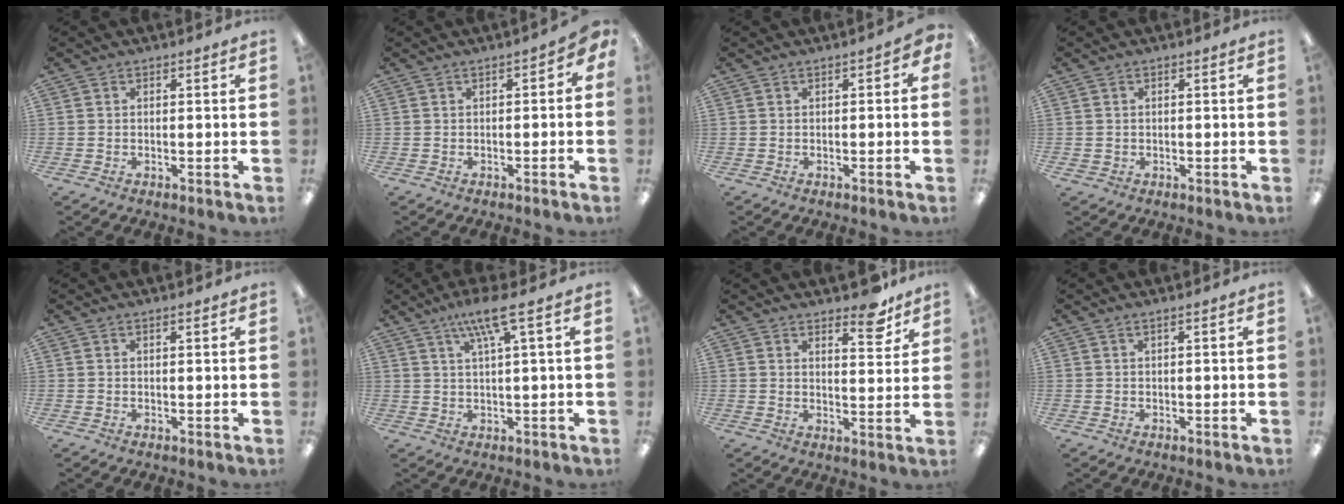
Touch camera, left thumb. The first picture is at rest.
{"total": 1.8, "force": [-0.9, 1.2, 1.0], "torque": [-0.019, 0.009, -0.018]}
{"total": 1.2, "force": [-0.6, 0.7, 0.8], "torque": [-0.014, 0.005, -0.011]}
{"total": 1.1, "force": [0.1, 1.0, -0.3], "torque": [0.003, 0.004, 0.000]}
{"total": 0.6, "force": [0.5, 0.0, 0.1], "torque": [-0.004, 0.002, 0.009]}
{"total": 7.9, "force": [4.0, 1.0, 6.7], "torque": [-0.128, -0.002, 0.067]}
{"total": 7.2, "force": [5.9, 2.5, 3.3], "torque": [-0.017, -0.044, 0.094]}
{"total": 0.8, "force": [0.4, 0.0, 0.7], "torque": [-0.014, -0.001, 0.008]}